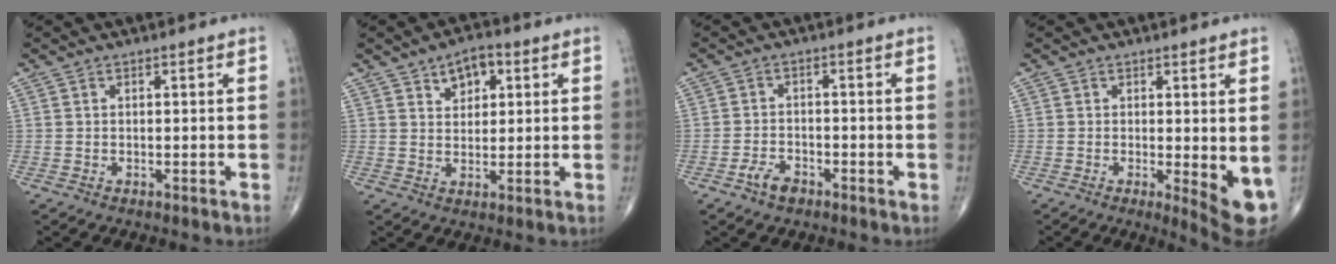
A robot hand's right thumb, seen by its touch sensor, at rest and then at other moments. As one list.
[{"total": 5.9, "force": [2.8, 3.7, 3.7], "torque": [-0.028, -0.008, 0.039]}, {"total": 3.5, "force": [-2.2, 1.9, 1.9], "torque": [-0.029, 0.013, -0.041]}, {"total": 6.4, "force": [-0.6, 1.7, 6.2], "torque": [-0.076, -0.015, -0.006]}]